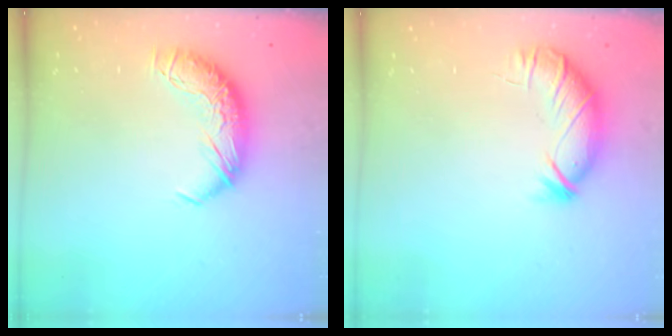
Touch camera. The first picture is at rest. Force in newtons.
{"total": 3.8, "press": 3.7, "slide": 0.8}